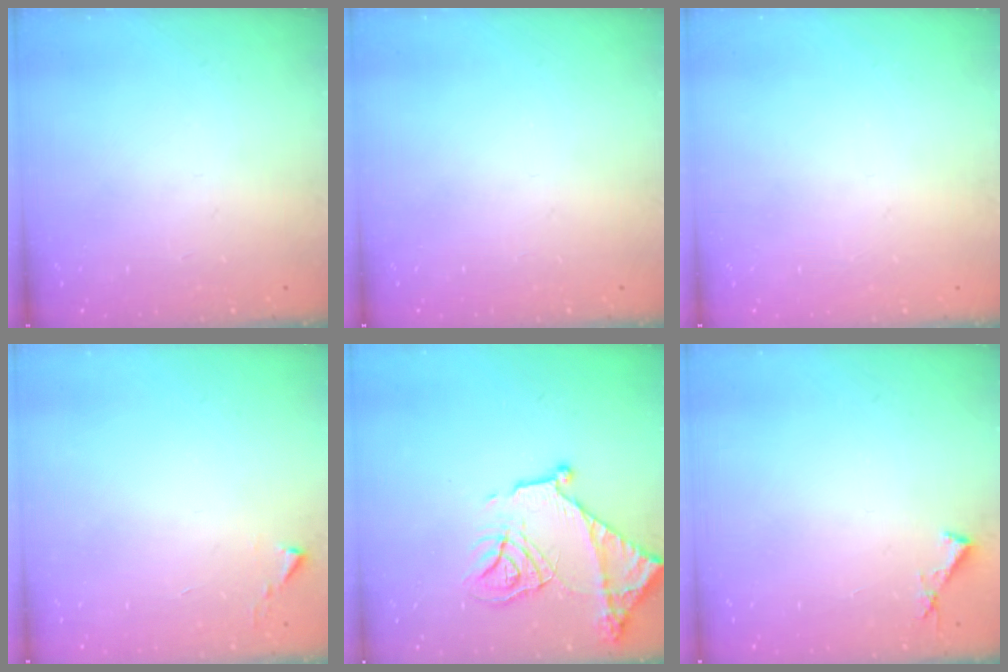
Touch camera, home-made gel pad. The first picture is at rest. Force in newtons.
{"total": 0.0}
{"total": 0.0}
{"total": 1.1, "press": 1.1, "slide": 0.1}
{"total": 18.2, "press": 18.2, "slide": 1.1}
{"total": 3.6, "press": 3.6, "slide": 0.3}